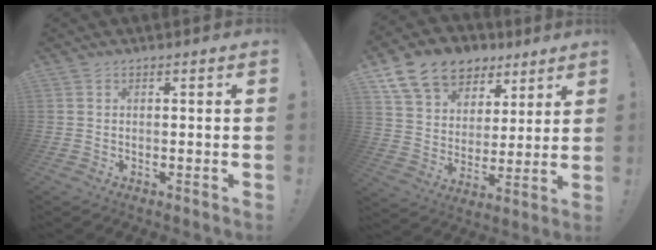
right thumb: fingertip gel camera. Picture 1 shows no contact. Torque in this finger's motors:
{"motor_torque": [0.69, 0.70, 0.26, 0.22, 0.17]}